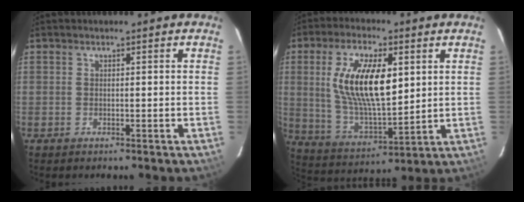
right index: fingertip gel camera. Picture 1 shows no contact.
{"total": 16.1, "force": [3.9, 6.7, 14.2], "torque": [-0.273, -0.001, 0.082]}